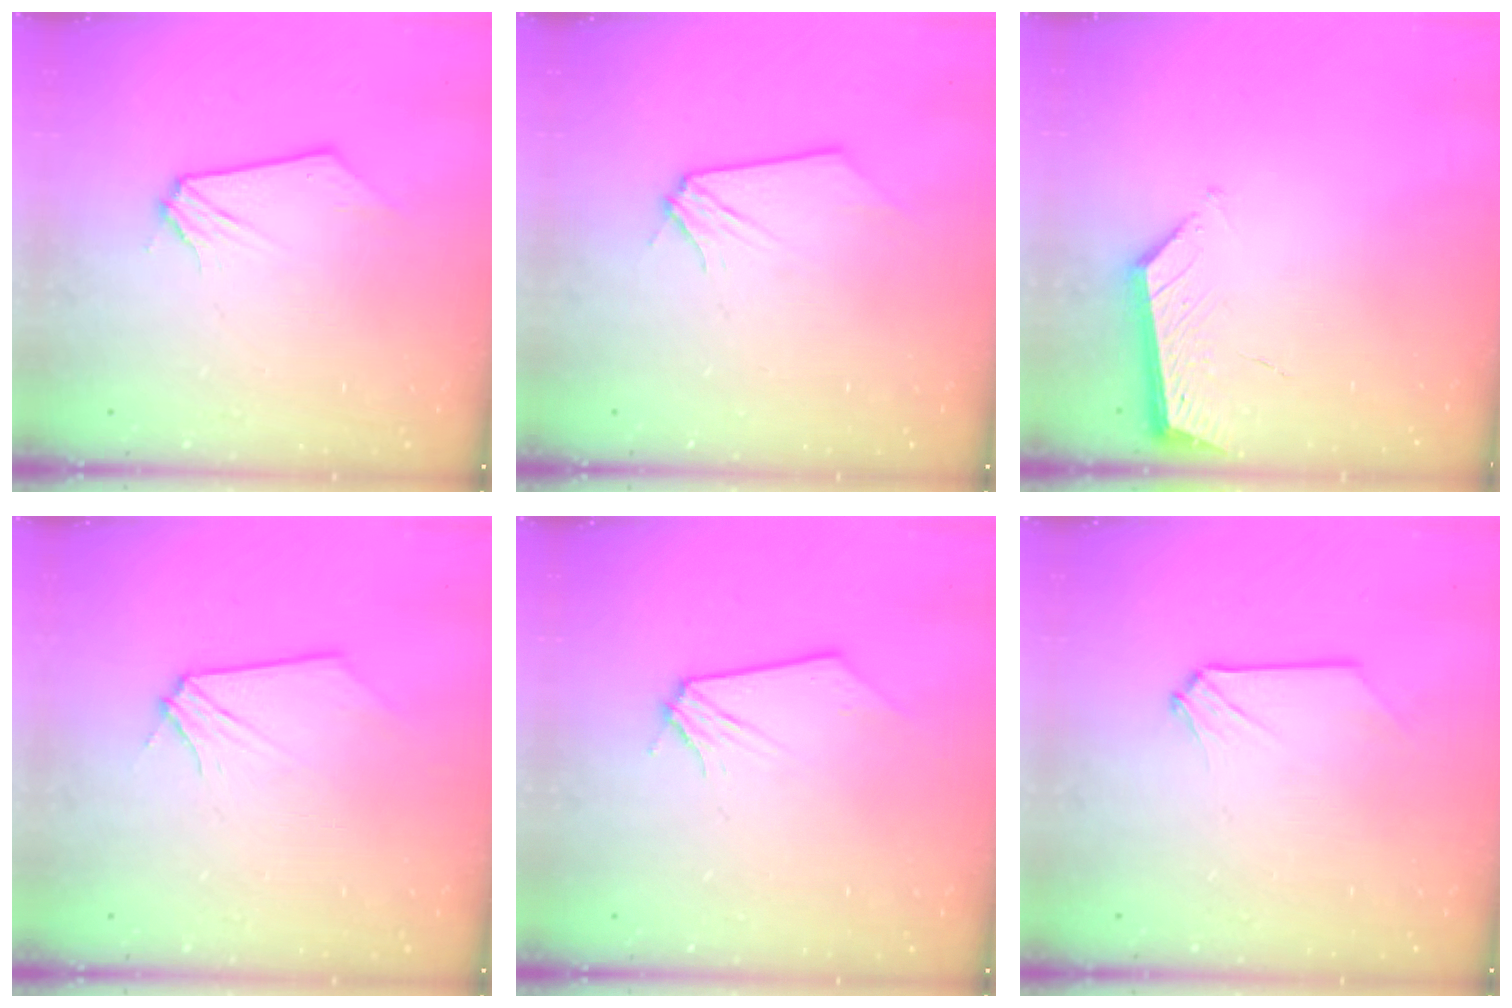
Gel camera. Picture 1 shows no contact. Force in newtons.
{"total": 0.0}
{"total": 5.1, "press": 5.1, "slide": 0.1}
{"total": 0.0}
{"total": 0.0}
{"total": 0.0}